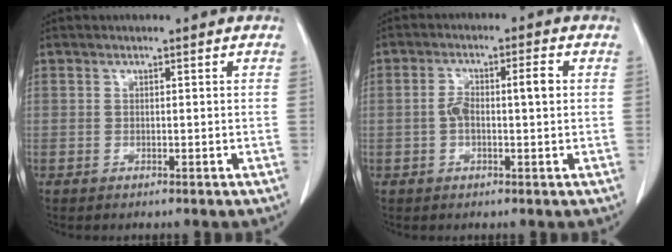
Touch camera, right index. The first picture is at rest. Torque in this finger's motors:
{"motor_torque": [0.14, 0.06, 0.11, 0.04]}